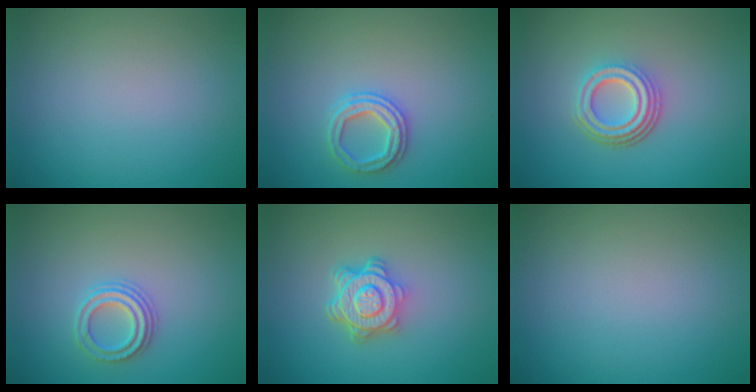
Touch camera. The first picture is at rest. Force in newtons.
{"total": 2.4, "press": 2.4, "slide": 0.4}
{"total": 4.6, "press": 3.3, "slide": 3.2}
{"total": 2.3, "press": 2.2, "slide": 0.8}
{"total": 4.8, "press": 3.7, "slide": 3.0}
{"total": 0.0}